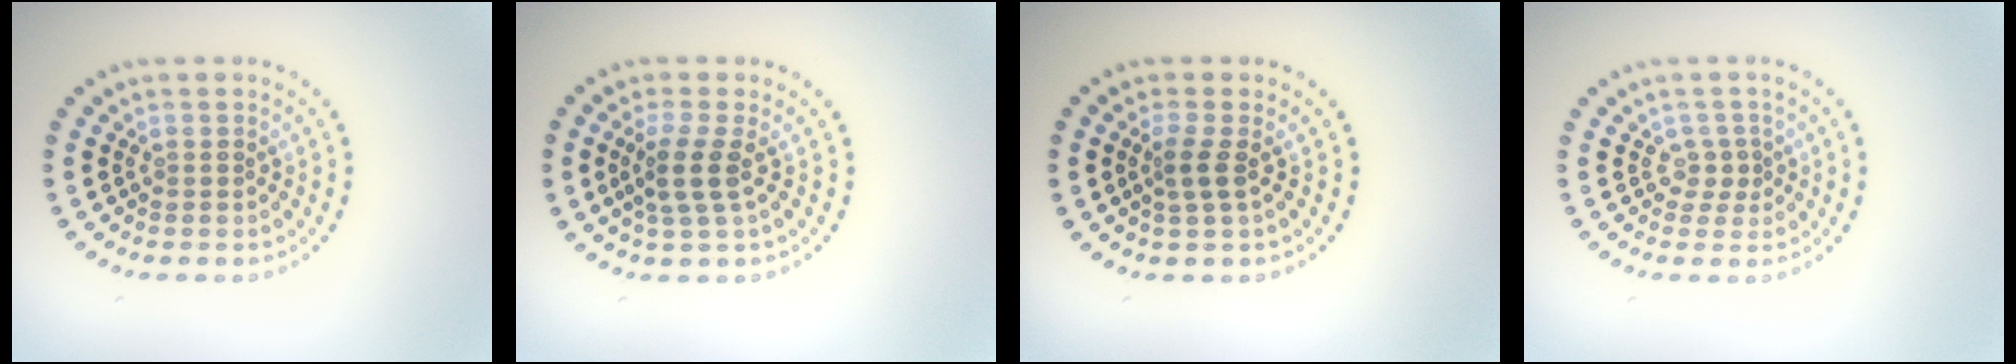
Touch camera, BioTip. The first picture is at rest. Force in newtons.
{"total": 2.6, "press": 2.1, "slide": 1.4}
{"total": 1.6, "press": 1.2, "slide": 1.0}
{"total": 1.4, "press": 0.9, "slide": 1.1}